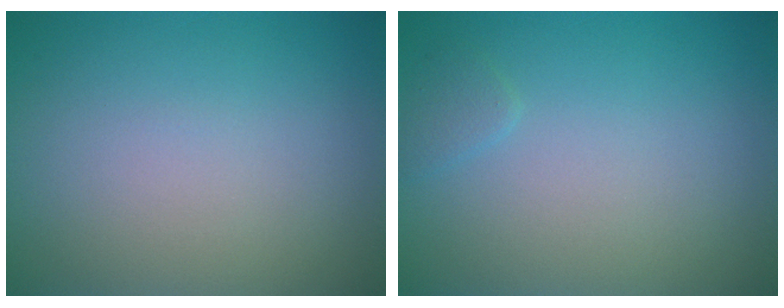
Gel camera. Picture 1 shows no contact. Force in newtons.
{"total": 0.8, "press": 0.8, "slide": 0.1}